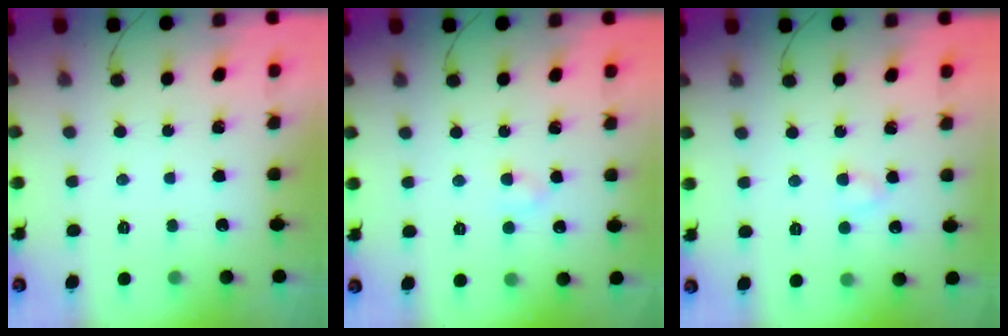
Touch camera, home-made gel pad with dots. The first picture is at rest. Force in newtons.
{"total": 2.3, "press": 2.1, "slide": 1.0}
{"total": 2.1, "press": 1.9, "slide": 0.9}